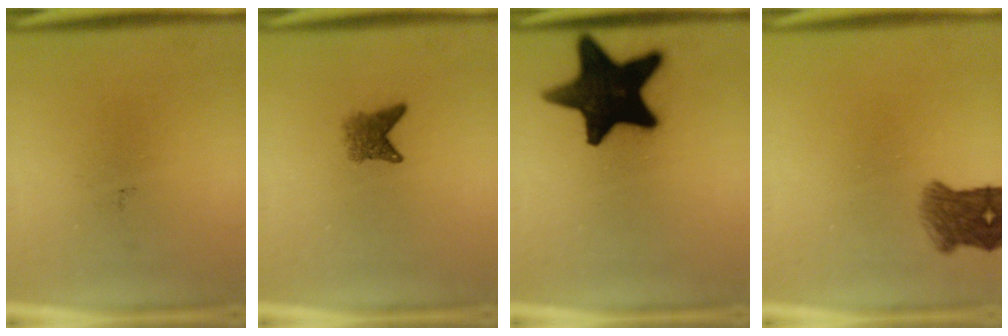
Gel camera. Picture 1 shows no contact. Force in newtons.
{"total": 2.8}
{"total": 18.7}
{"total": 4.8}